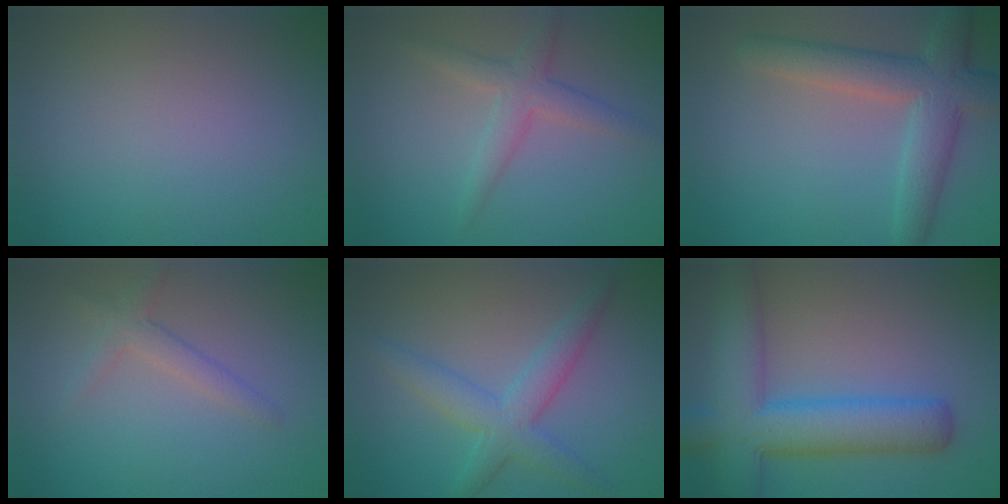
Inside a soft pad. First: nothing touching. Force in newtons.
{"total": 2.8, "press": 2.8, "slide": 0.1}
{"total": 5.8, "press": 5.8, "slide": 0.3}
{"total": 2.0, "press": 2.0, "slide": 0.1}
{"total": 4.0, "press": 4.0, "slide": 0.1}
{"total": 8.9, "press": 8.9, "slide": 0.4}